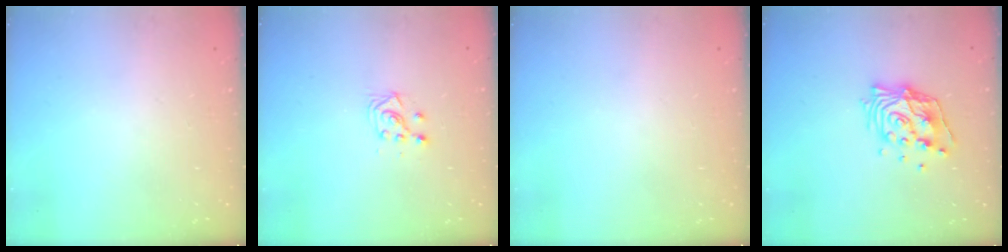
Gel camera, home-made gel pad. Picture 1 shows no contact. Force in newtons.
{"total": 3.9, "press": 3.8, "slide": 0.8}
{"total": 0.0}
{"total": 13.4, "press": 13.4, "slide": 1.1}